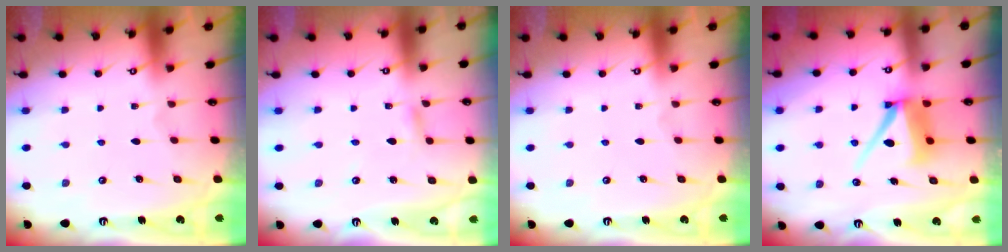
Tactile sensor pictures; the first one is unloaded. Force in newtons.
{"total": 2.3, "press": 2.3, "slide": 0.1}
{"total": 0.0}
{"total": 9.6, "press": 9.5, "slide": 1.3}